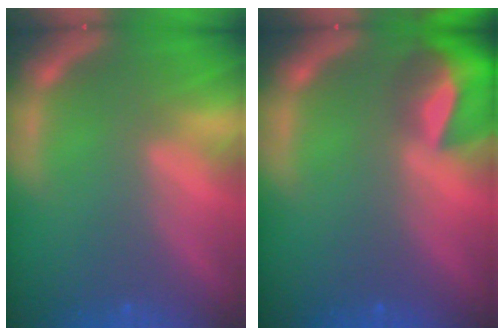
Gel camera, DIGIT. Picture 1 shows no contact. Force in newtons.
{"total": 6.9}